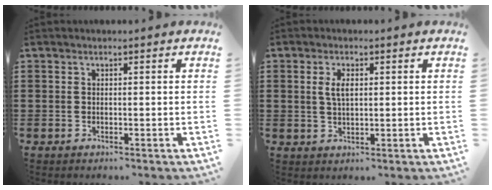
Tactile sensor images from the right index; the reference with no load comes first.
{"total": 3.1, "force": [0.7, 1.4, 2.7], "torque": [-0.056, 0.007, 0.010]}